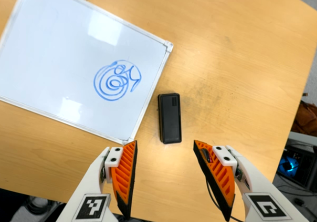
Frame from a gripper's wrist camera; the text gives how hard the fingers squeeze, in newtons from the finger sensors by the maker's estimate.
{"total": 0.0}